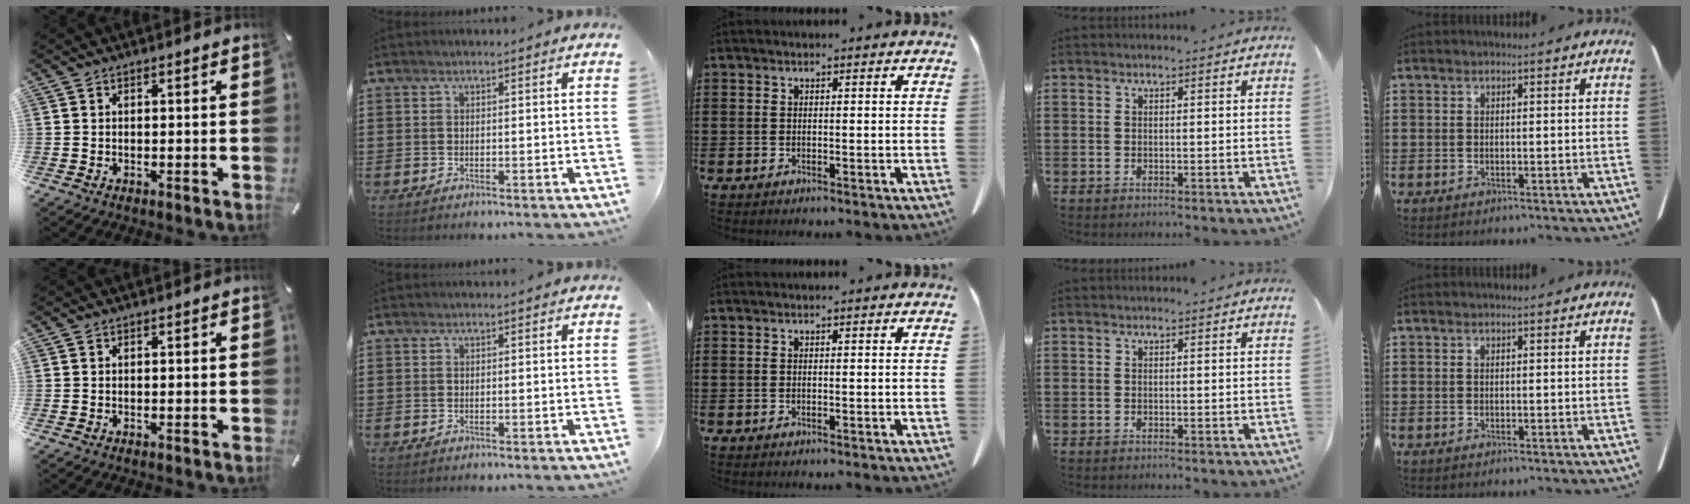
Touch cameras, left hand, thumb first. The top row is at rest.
{}